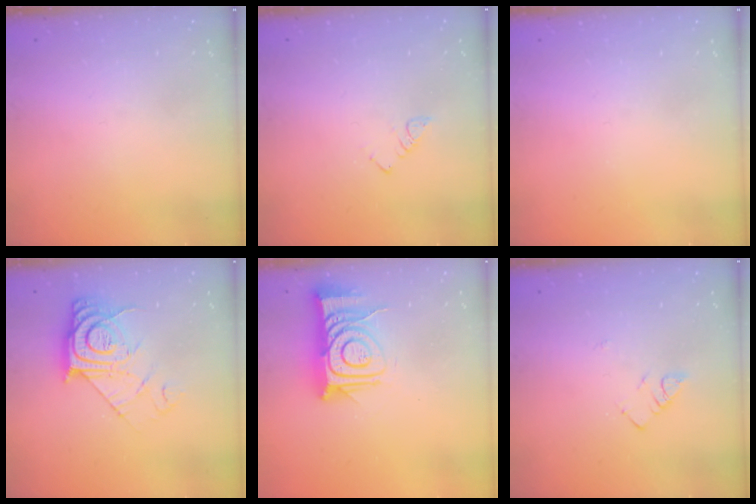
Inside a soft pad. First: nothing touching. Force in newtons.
{"total": 3.4, "press": 3.4, "slide": 0.5}
{"total": 0.0}
{"total": 12.3, "press": 12.3, "slide": 1.1}
{"total": 14.8, "press": 14.7, "slide": 1.0}
{"total": 2.8, "press": 2.7, "slide": 0.4}